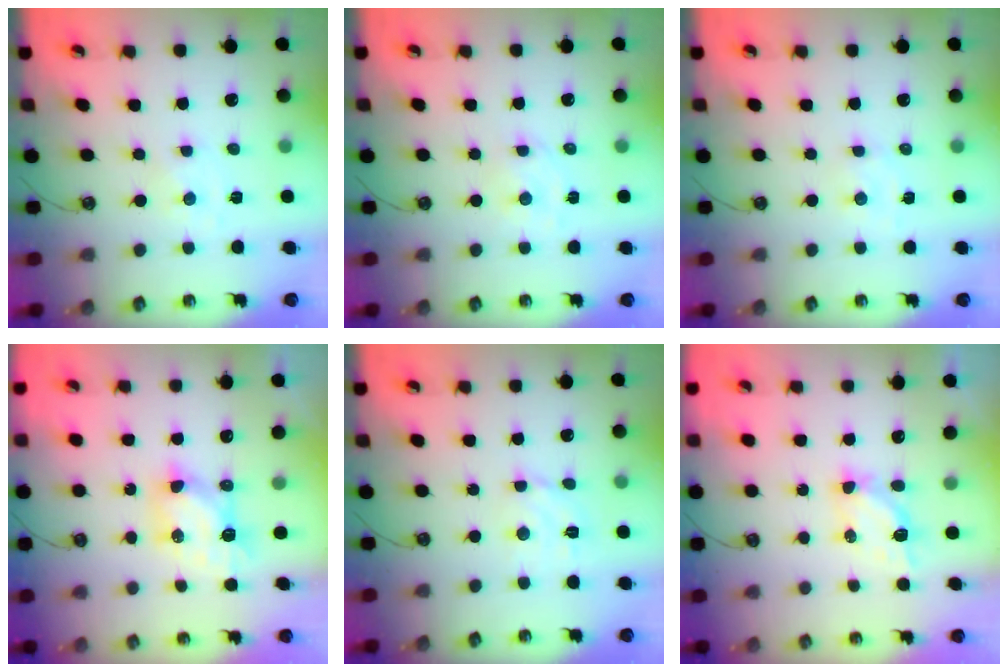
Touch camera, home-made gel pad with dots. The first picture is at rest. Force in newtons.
{"total": 2.4, "press": 2.3, "slide": 0.7}
{"total": 1.6, "press": 1.6, "slide": 0.1}
{"total": 6.7, "press": 6.7, "slide": 0.0}
{"total": 5.6, "press": 5.6, "slide": 0.5}
{"total": 5.0, "press": 5.0, "slide": 0.2}